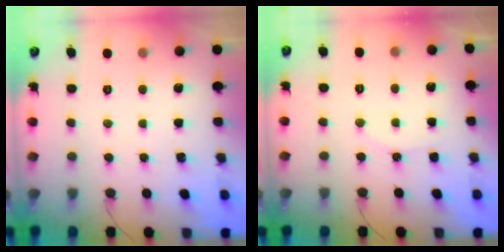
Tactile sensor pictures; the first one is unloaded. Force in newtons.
{"total": 5.7, "press": 5.7, "slide": 0.4}